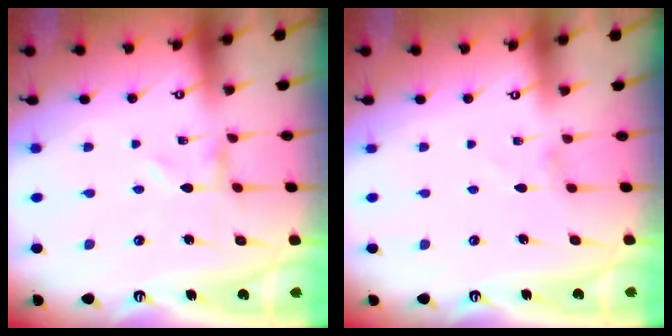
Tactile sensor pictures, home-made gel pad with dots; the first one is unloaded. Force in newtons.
{"total": 1.2, "press": 1.1, "slide": 0.3}